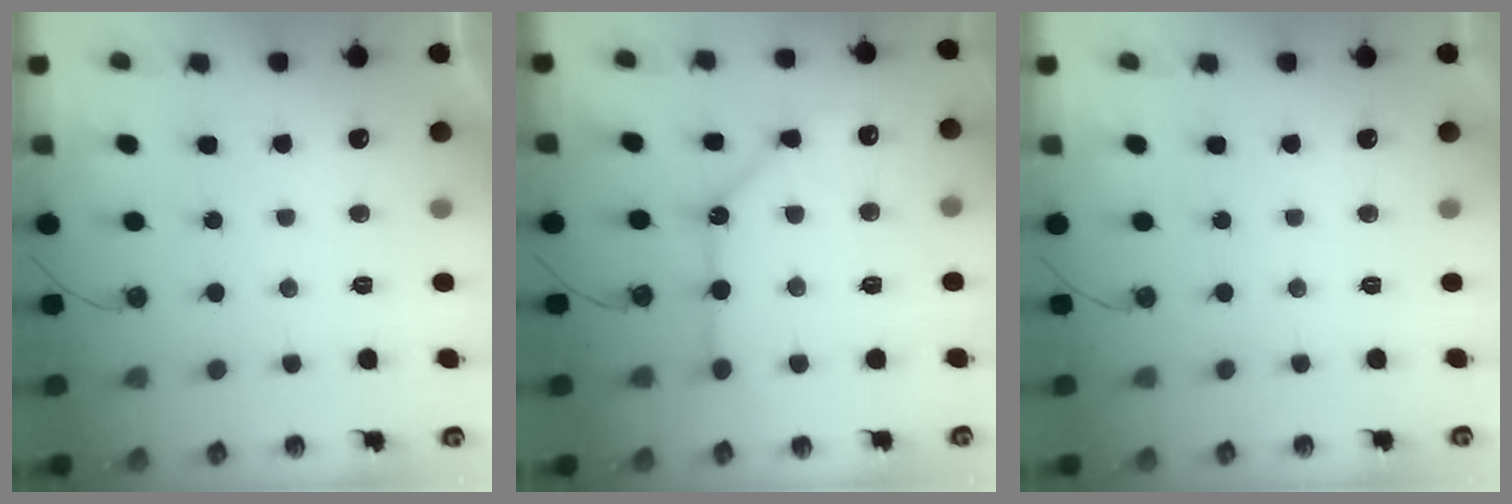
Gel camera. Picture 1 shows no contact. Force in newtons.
{"total": 13.2, "press": 13.1, "slide": 0.9}
{"total": 0.0}